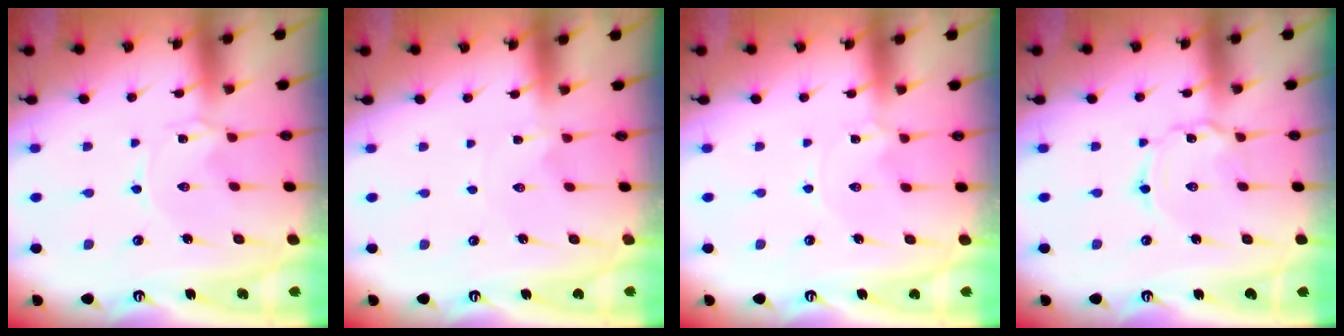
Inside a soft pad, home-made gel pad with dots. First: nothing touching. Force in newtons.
{"total": 0.7, "press": 0.7, "slide": 0.1}
{"total": 1.4, "press": 1.4, "slide": 0.2}
{"total": 2.7, "press": 2.7, "slide": 0.3}